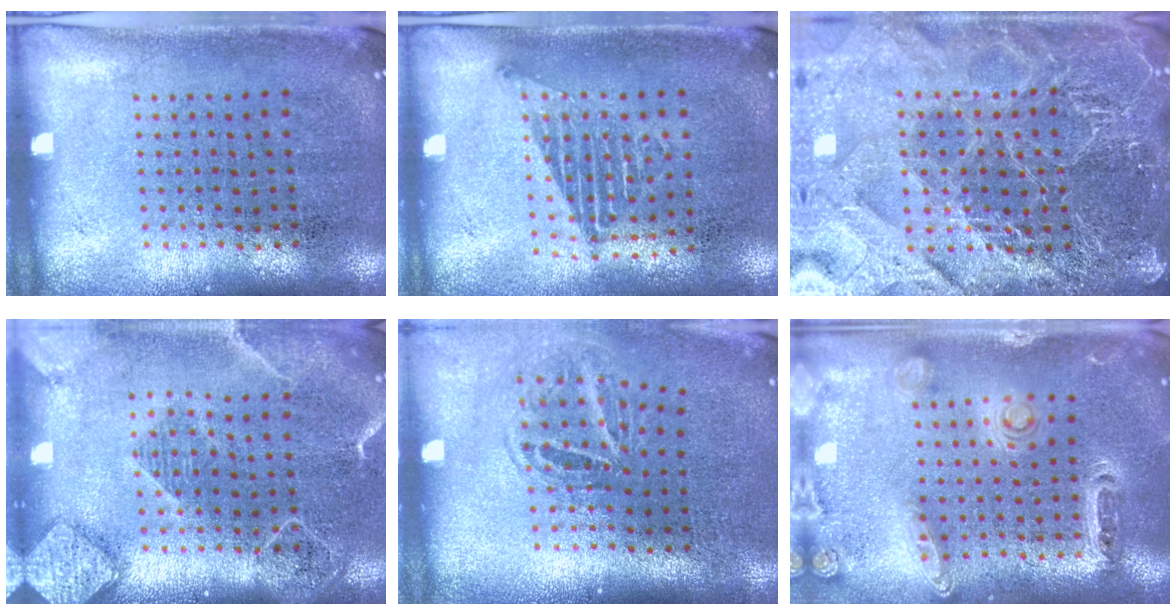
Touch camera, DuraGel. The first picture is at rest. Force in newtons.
{"total": 1.1, "press": 1.0, "slide": 0.4}
{"total": 5.8, "press": 5.0, "slide": 2.9}
{"total": 2.1, "press": 1.9, "slide": 0.9}
{"total": 1.7, "press": 1.1, "slide": 1.3}
{"total": 1.3, "press": 1.3, "slide": 0.2}